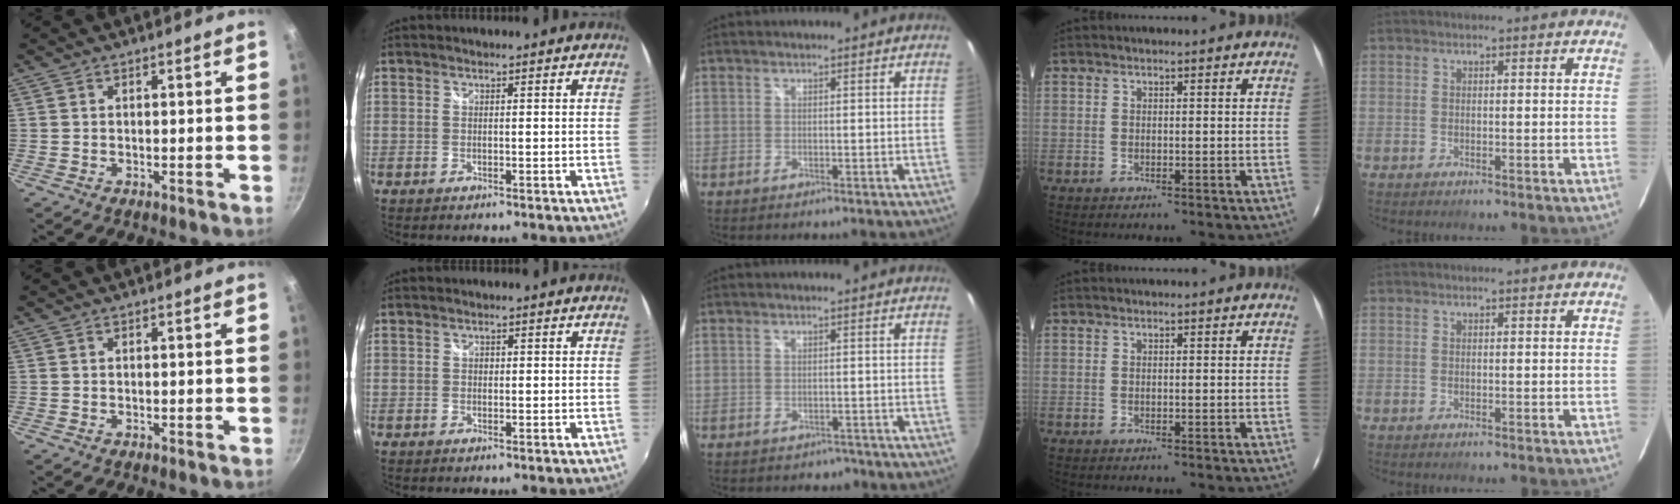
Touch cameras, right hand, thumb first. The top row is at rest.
{"index": {"total": 0.7, "force": [0.0, 0.7, 0.2], "torque": [-0.002, 0.001, -0.003]}, "middle": {"total": 2.4, "force": [-1.8, 1.6, 0.4], "torque": [-0.010, -0.005, -0.020]}}